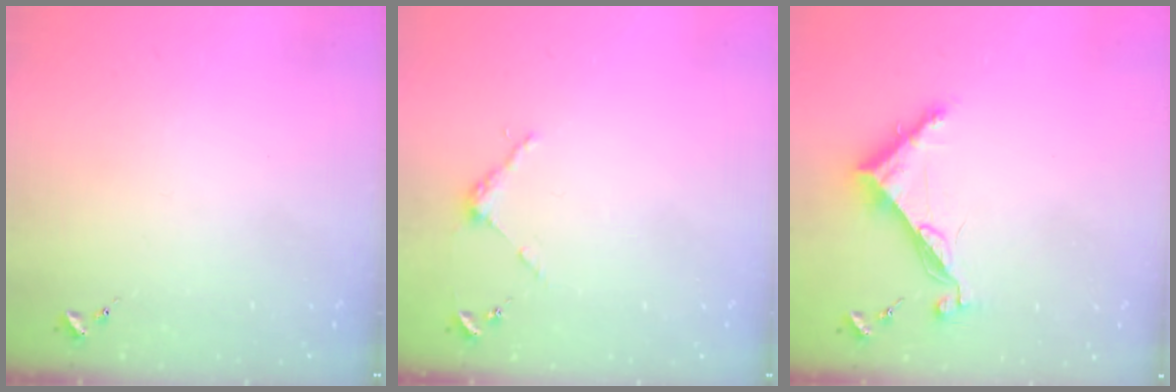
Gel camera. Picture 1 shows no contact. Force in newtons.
{"total": 3.9, "press": 3.9, "slide": 0.2}
{"total": 8.2, "press": 8.2, "slide": 0.2}